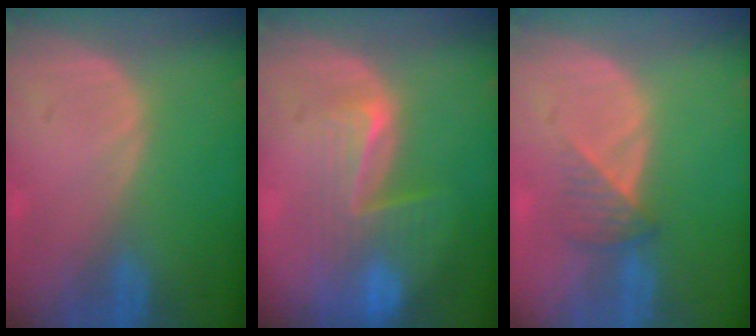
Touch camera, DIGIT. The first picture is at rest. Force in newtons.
{"total": 8.1, "press": 7.0, "slide": 4.1}
{"total": 3.1, "press": 2.9, "slide": 1.3}